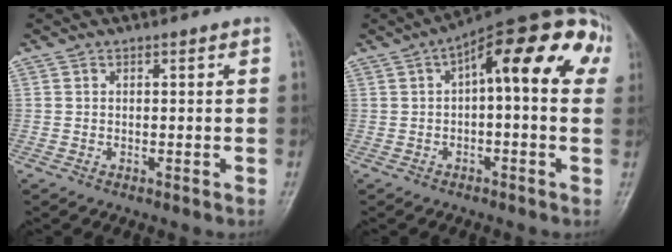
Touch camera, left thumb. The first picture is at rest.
{"total": 17.4, "force": [4.3, 6.9, 15.4], "torque": [-0.178, 0.045, 0.044]}